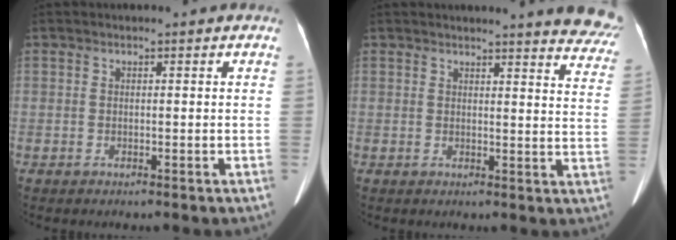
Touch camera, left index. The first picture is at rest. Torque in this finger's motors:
{"motor_torque": [0.40, -0.61, 0.06, 0.02]}